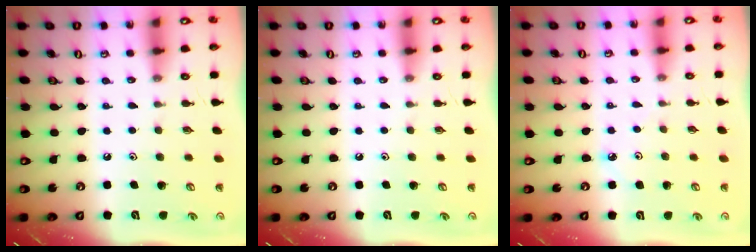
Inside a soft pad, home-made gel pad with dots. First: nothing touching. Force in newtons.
{"total": 0.0}
{"total": 2.9, "press": 2.9, "slide": 0.3}